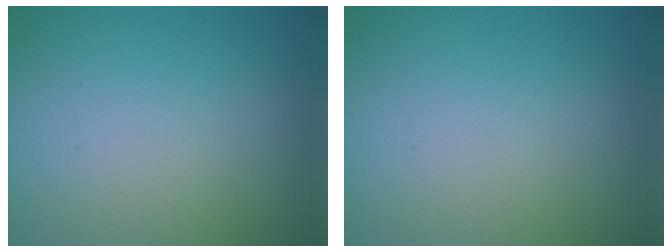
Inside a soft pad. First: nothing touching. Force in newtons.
{"total": 0.0}